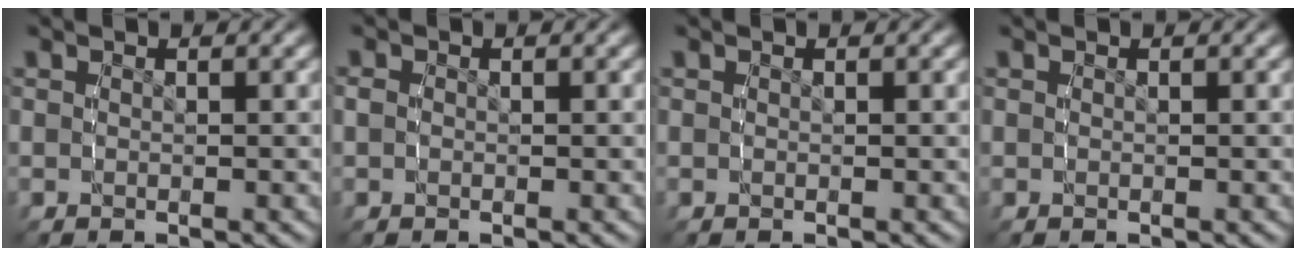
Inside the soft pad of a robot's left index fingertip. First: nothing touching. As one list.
[{"total": 0.8, "force": [-0.2, 0.6, 0.5], "torque": [-0.014, -0.001, -0.002]}, {"total": 0.0}, {"total": 0.0}]